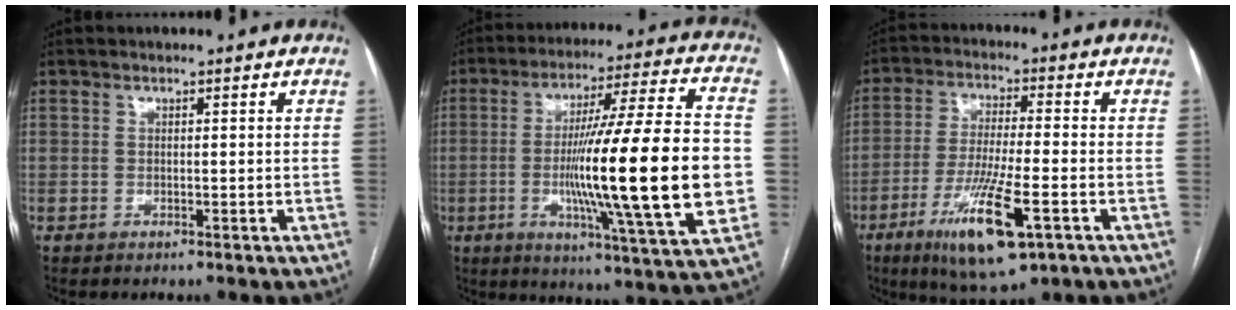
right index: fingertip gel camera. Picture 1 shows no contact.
{"total": 25.3, "force": [-3.0, 0.6, 25.1], "torque": [-0.375, -0.006, -0.056]}
{"total": 13.2, "force": [-6.1, 1.8, 11.5], "torque": [-0.221, -0.028, -0.102]}